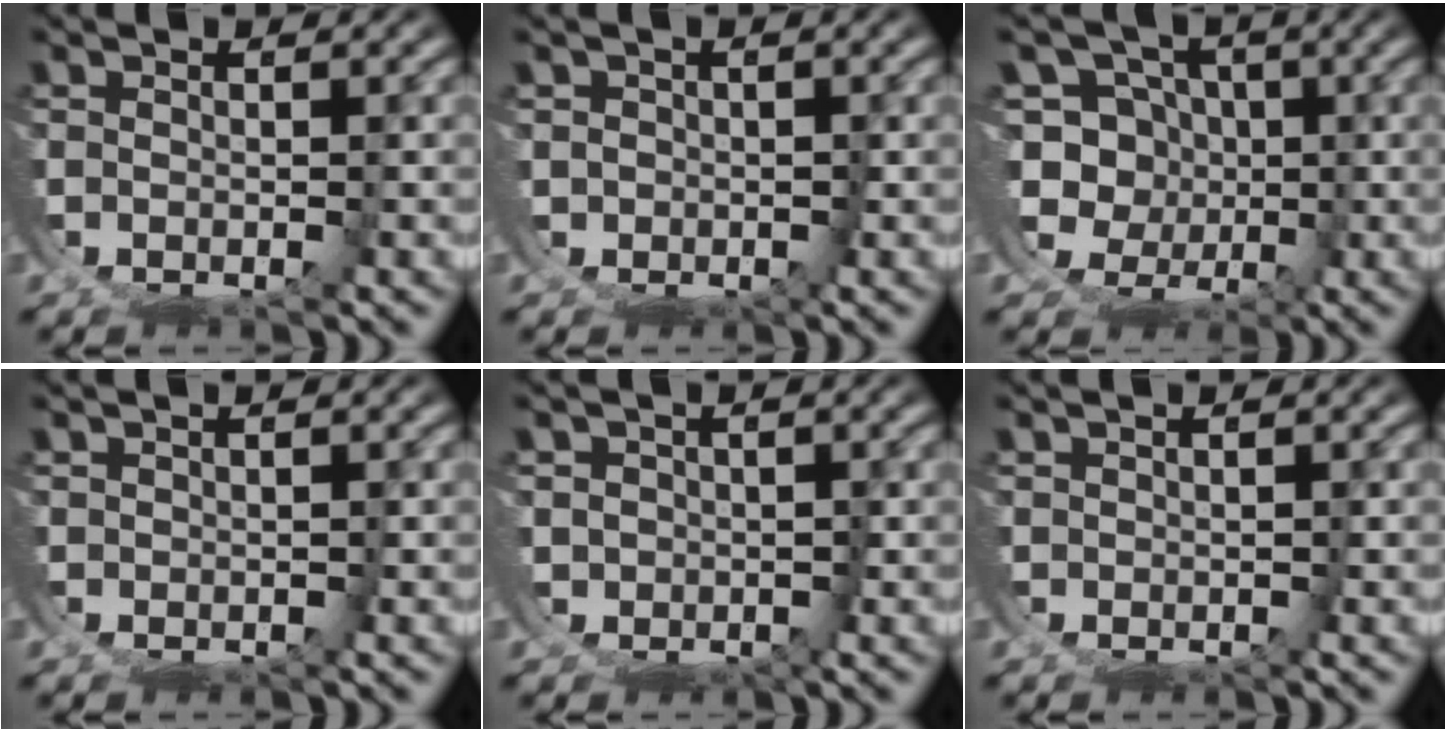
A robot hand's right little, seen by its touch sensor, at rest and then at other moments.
{"total": 5.4, "force": [-0.9, 5.0, 1.7], "torque": [-0.050, -0.022, -0.017]}
{"total": 13.6, "force": [-0.7, 11.9, 6.4], "torque": [-0.165, -0.060, -0.008]}
{"total": 1.3, "force": [0.2, 1.2, 0.4], "torque": [-0.023, -0.007, 0.004]}
{"total": 8.6, "force": [-1.1, 8.1, 2.8], "torque": [-0.085, -0.038, -0.019]}
{"total": 1.0, "force": [0.3, 0.9, 0.3], "torque": [-0.019, -0.006, 0.007]}